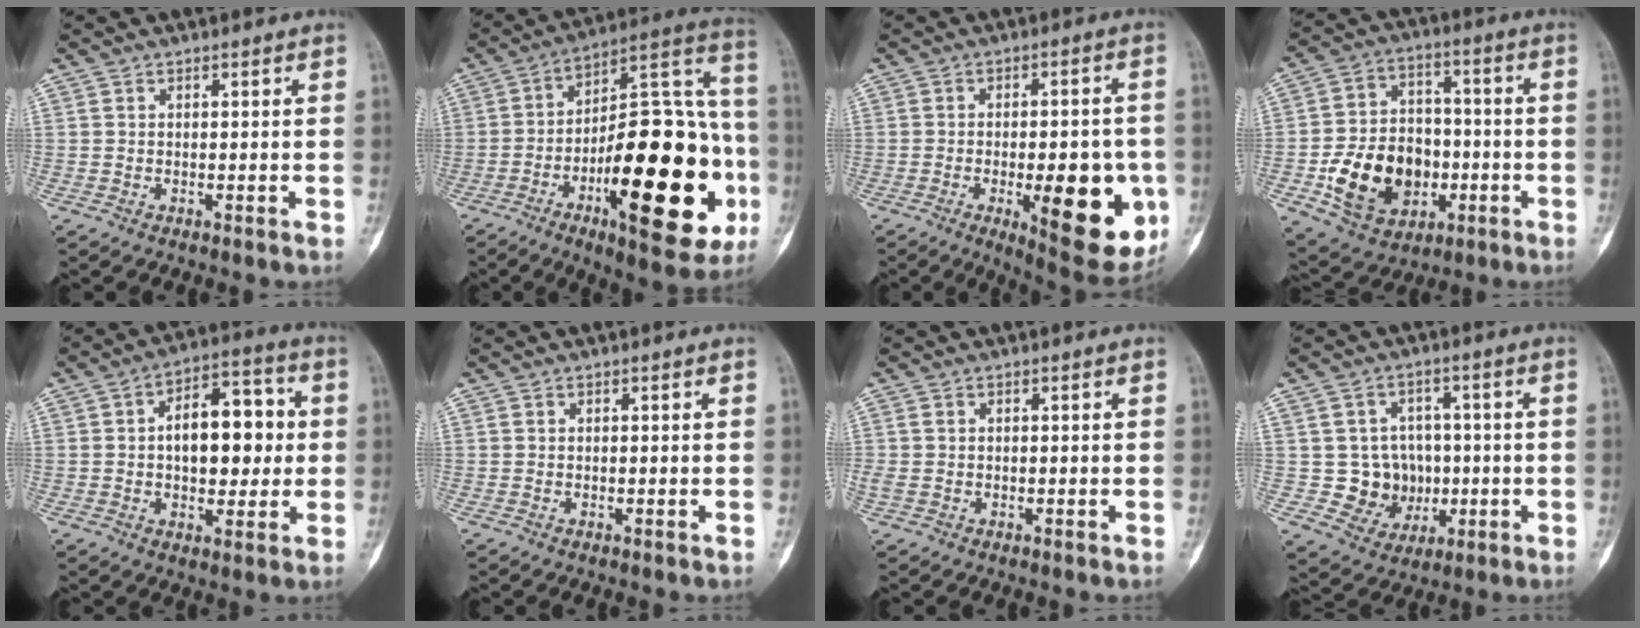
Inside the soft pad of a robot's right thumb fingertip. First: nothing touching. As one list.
[{"total": 31.4, "force": [-9.6, 11.4, 27.7], "torque": [-0.375, 0.043, -0.137]}, {"total": 18.2, "force": [-4.7, 6.7, 16.3], "torque": [-0.175, 0.001, -0.047]}, {"total": 17.3, "force": [-4.3, 13.0, 10.5], "torque": [-0.141, 0.028, -0.060]}, {"total": 13.9, "force": [1.0, 8.0, 11.3], "torque": [-0.127, 0.023, 0.011]}, {"total": 0.0}, {"total": 1.9, "force": [0.0, 1.4, 1.3], "torque": [-0.052, 0.003, 0.000]}, {"total": 8.9, "force": [-0.5, 8.4, 3.1], "torque": [0.007, 0.016, 0.003]}]